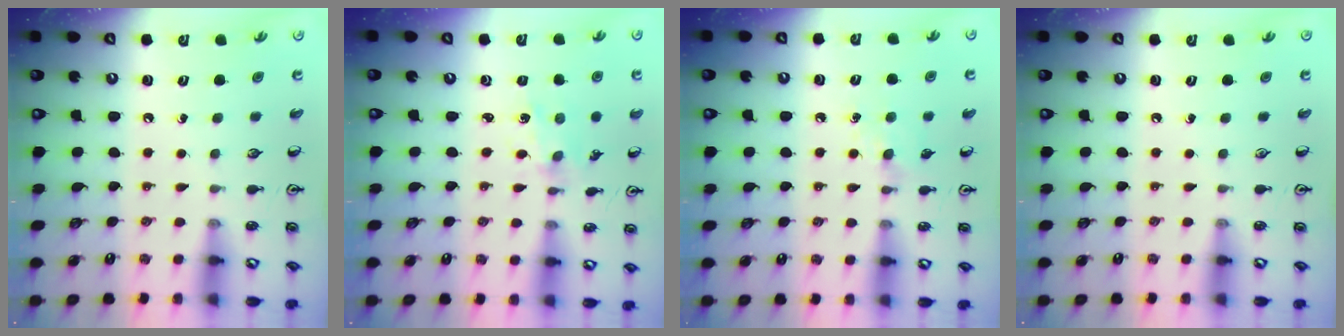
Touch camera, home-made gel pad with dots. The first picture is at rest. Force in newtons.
{"total": 1.0, "press": 1.0, "slide": 0.2}
{"total": 5.4, "press": 5.4, "slide": 0.7}
{"total": 0.0}